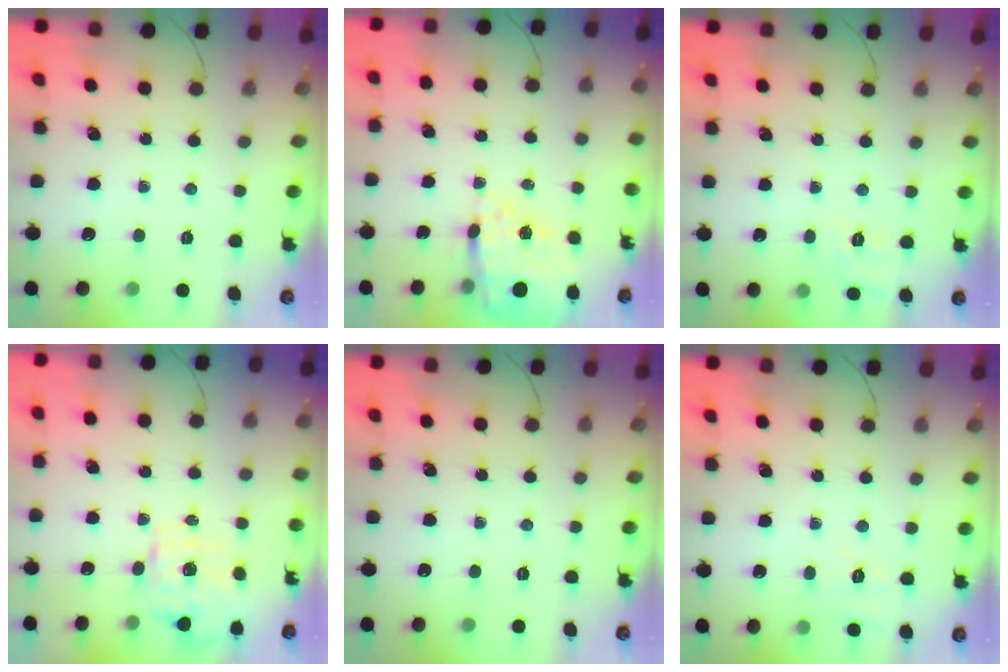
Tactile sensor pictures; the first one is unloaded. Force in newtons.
{"total": 17.1, "press": 16.8, "slide": 3.5}
{"total": 8.5, "press": 8.3, "slide": 1.8}
{"total": 1.6, "press": 1.5, "slide": 0.5}
{"total": 0.0}
{"total": 1.7, "press": 0.0, "slide": 1.7}